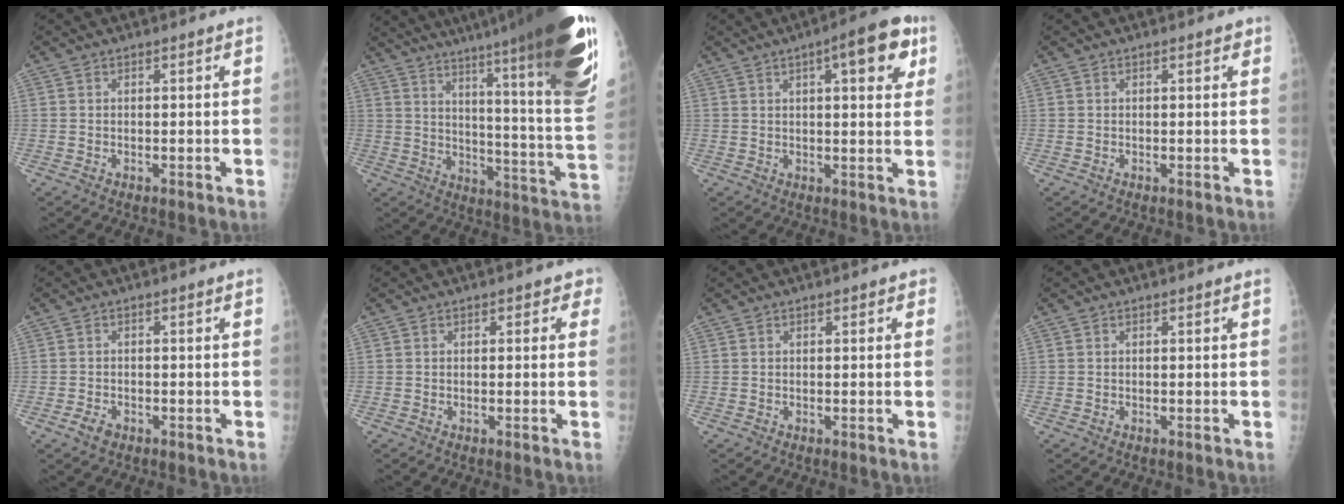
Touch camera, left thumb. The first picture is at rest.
{"total": 33.0, "force": [22.3, 3.0, 24.2], "torque": [-0.270, -0.105, 0.309]}
{"total": 11.2, "force": [4.7, 3.7, 9.5], "torque": [-0.098, -0.001, 0.053]}
{"total": 0.9, "force": [0.5, 0.4, 0.6], "torque": [-0.005, 0.001, 0.003]}
{"total": 2.2, "force": [-1.4, 1.4, 1.0], "torque": [-0.018, 0.003, -0.021]}
{"total": 2.0, "force": [0.7, 1.4, 1.2], "torque": [0.011, 0.004, 0.000]}
{"total": 0.9, "force": [0.3, 0.5, 0.6], "torque": [0.000, 0.002, 0.000]}
{"total": 0.0}